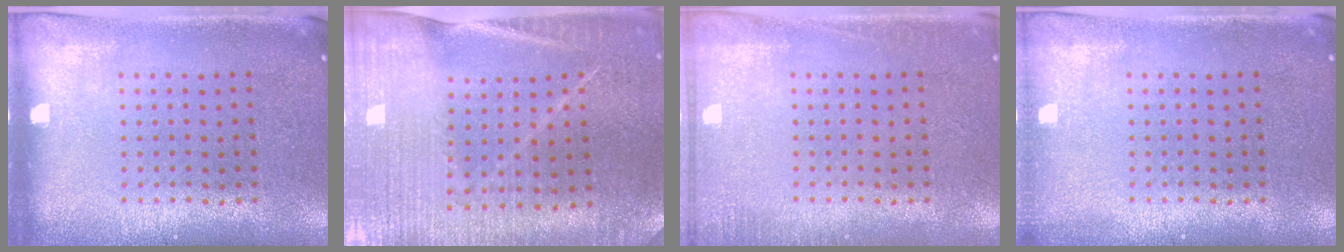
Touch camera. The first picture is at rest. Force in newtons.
{"total": 2.6, "press": 2.6, "slide": 0.4}
{"total": 1.3, "press": 1.3, "slide": 0.3}
{"total": 0.7, "press": 0.7, "slide": 0.1}